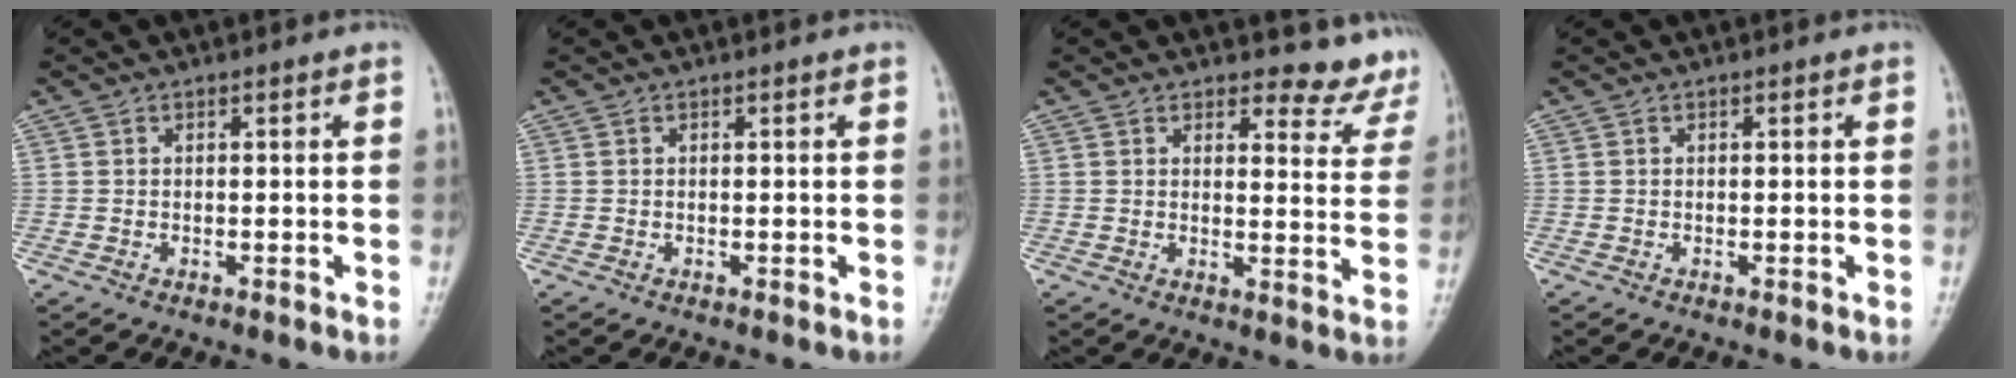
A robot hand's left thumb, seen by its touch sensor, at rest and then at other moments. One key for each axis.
{"total": 0.0}
{"total": 6.7, "fx": 6.3, "fy": 2.4, "fz": 0.8, "tx": 0.024, "ty": -0.054, "tz": 0.057}
{"total": 0.0}